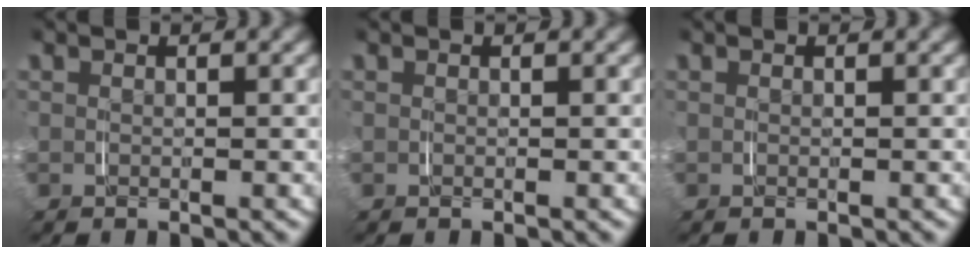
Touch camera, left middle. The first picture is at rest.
{"total": 0.0}
{"total": 0.0}